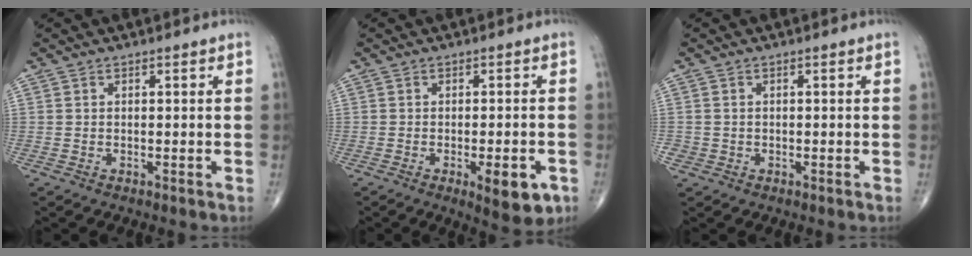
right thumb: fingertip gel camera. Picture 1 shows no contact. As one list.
[{"total": 8.1, "force": [-3.3, 2.9, 6.8], "torque": [-0.078, 0.004, -0.036]}, {"total": 1.1, "force": [-0.2, 1.1, 0.1], "torque": [0.004, 0.003, -0.004]}]